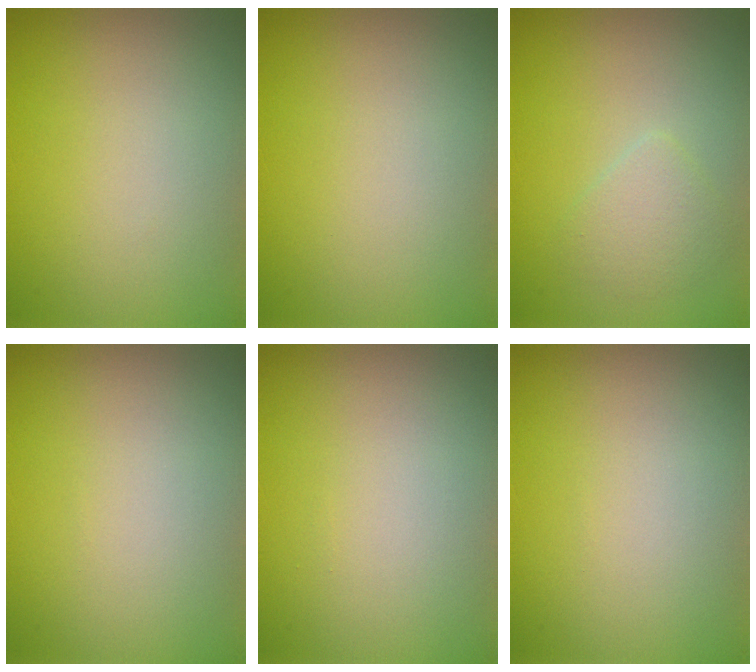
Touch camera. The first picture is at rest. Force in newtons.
{"total": 0.0}
{"total": 1.9, "press": 1.9, "slide": 0.1}
{"total": 0.0}
{"total": 0.0}
{"total": 0.0}